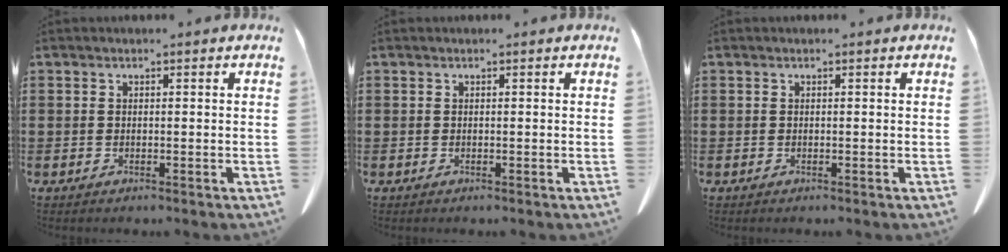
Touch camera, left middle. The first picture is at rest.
{"total": 0.0}
{"total": 0.0}